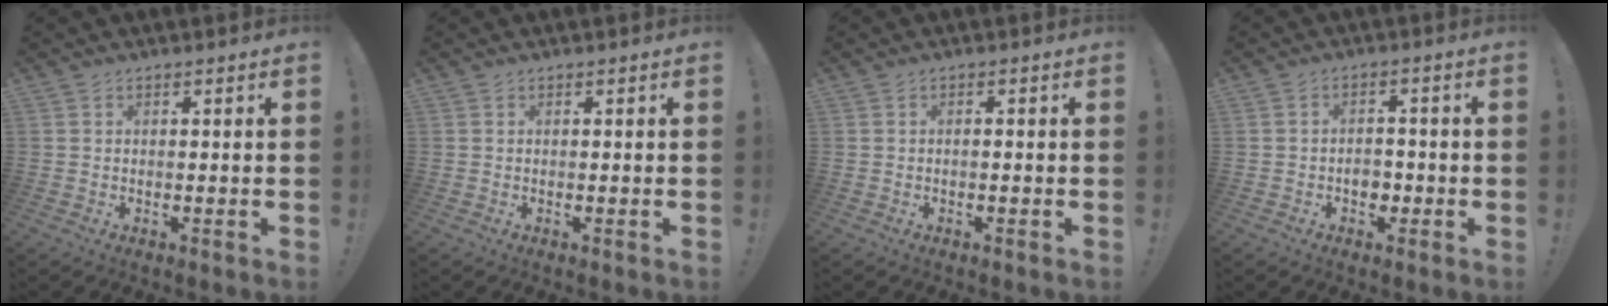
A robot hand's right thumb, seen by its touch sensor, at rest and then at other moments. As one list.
[{"total": 0.0}, {"total": 1.0, "force": [-0.8, 0.0, 0.7], "torque": [-0.015, 0.002, -0.013]}, {"total": 4.4, "force": [-1.5, 3.4, 2.4], "torque": [-0.028, 0.006, -0.028]}]